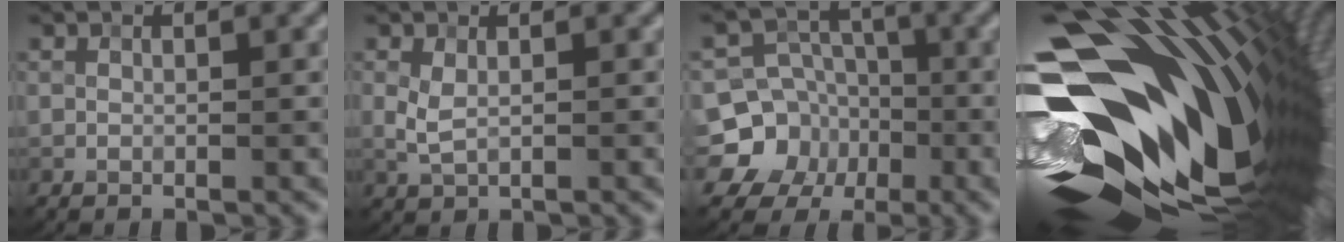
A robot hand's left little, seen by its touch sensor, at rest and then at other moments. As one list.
[{"total": 1.2, "force": [0.0, 0.5, 1.1], "torque": [-0.029, -0.002, 0.002]}, {"total": 8.2, "force": [-3.7, 7.2, 1.3], "torque": [-0.009, 0.003, -0.087]}, {"total": 20.0, "force": [-0.6, 11.4, 16.4], "torque": [-0.284, -0.006, 0.002]}]